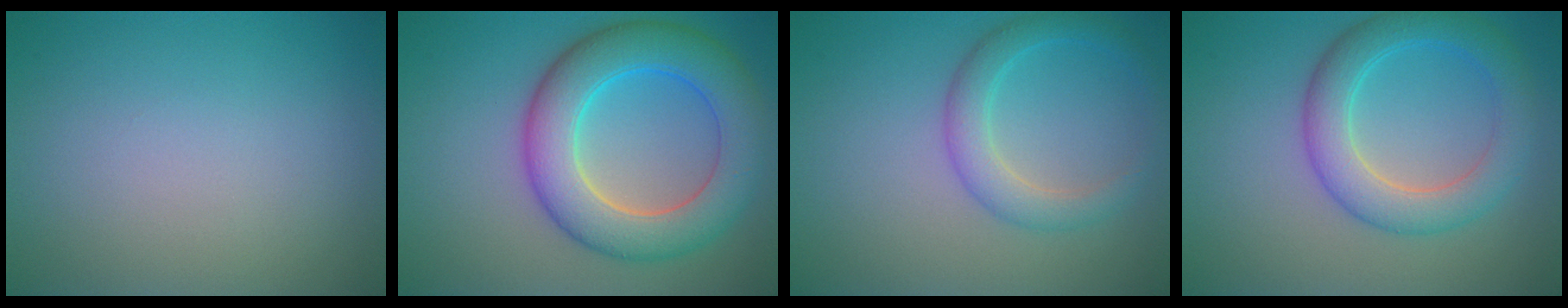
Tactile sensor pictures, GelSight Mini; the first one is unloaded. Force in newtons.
{"total": 8.4, "press": 8.4, "slide": 0.6}
{"total": 3.2, "press": 3.2, "slide": 0.2}
{"total": 5.1, "press": 5.1, "slide": 0.1}